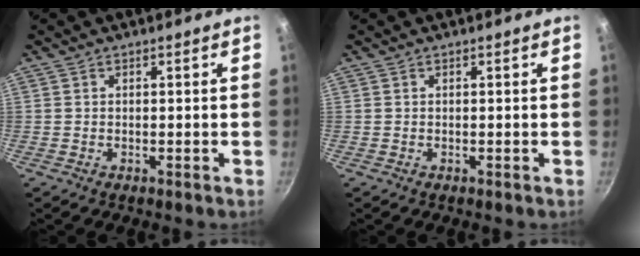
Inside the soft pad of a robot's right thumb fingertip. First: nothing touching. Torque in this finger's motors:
{"motor_torque": [-0.04, 0.04, 0.22, 0.07, 0.00]}